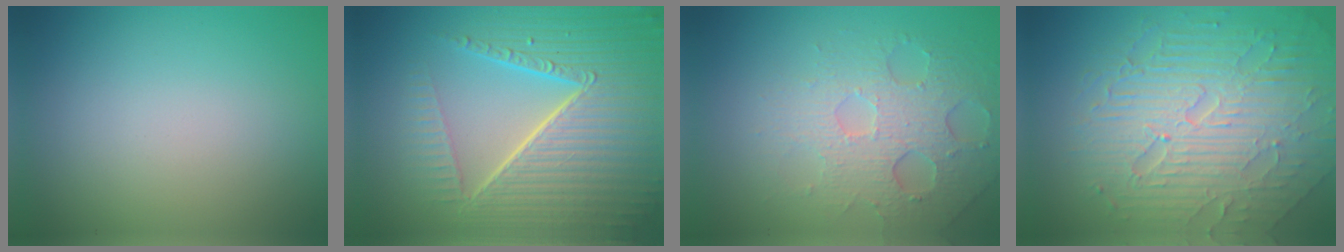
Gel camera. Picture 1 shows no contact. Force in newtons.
{"total": 10.5, "press": 6.7, "slide": 8.1}
{"total": 4.9, "press": 4.1, "slide": 2.7}
{"total": 9.9, "press": 6.4, "slide": 7.5}